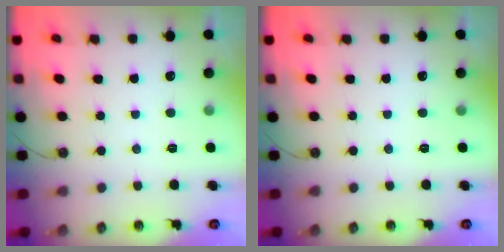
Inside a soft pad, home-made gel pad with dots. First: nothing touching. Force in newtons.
{"total": 0.0}